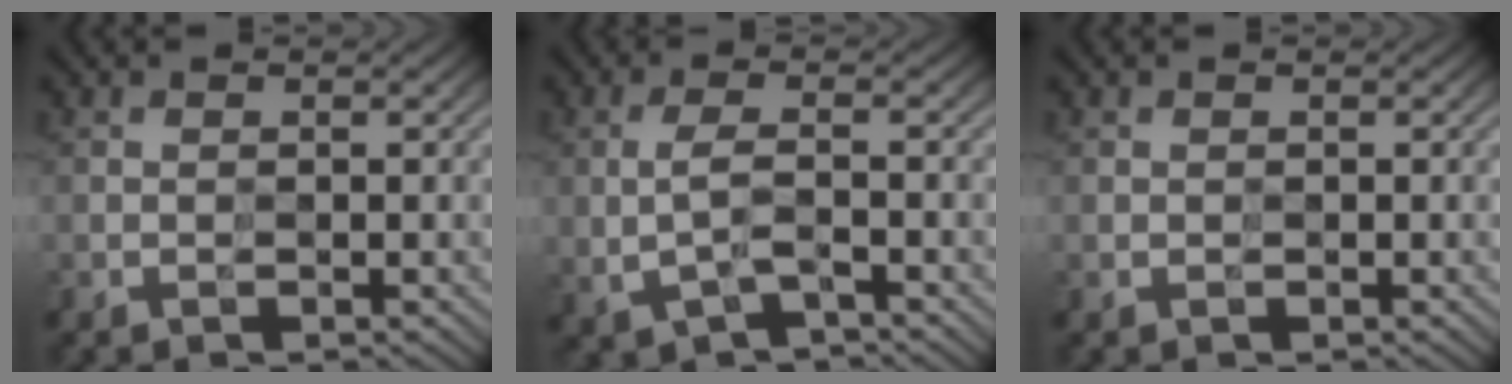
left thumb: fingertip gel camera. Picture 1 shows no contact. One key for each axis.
{"total": 4.3, "fx": -1.2, "fy": 1.5, "fz": 3.9, "tx": -0.091, "ty": 0.000, "tz": -0.026}
{"total": 0.0}